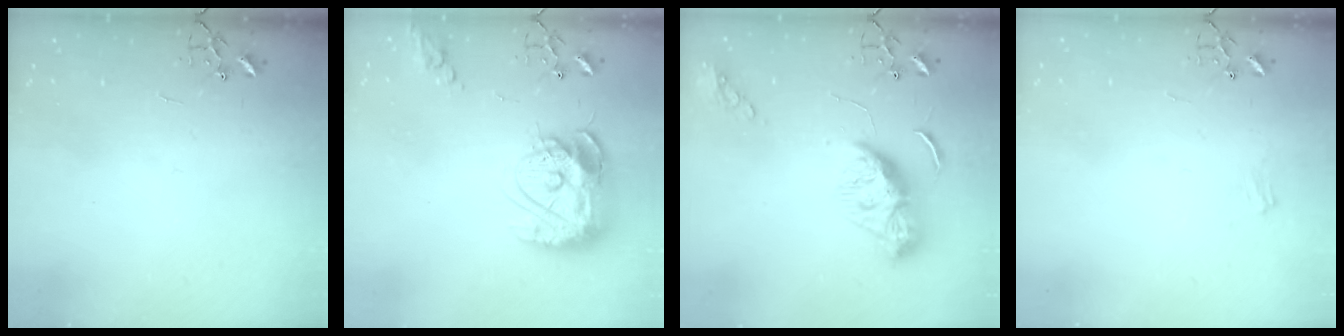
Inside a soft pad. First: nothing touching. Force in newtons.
{"total": 17.3, "press": 17.2, "slide": 1.8}
{"total": 9.9, "press": 9.8, "slide": 1.1}
{"total": 6.1, "press": 6.1, "slide": 0.7}